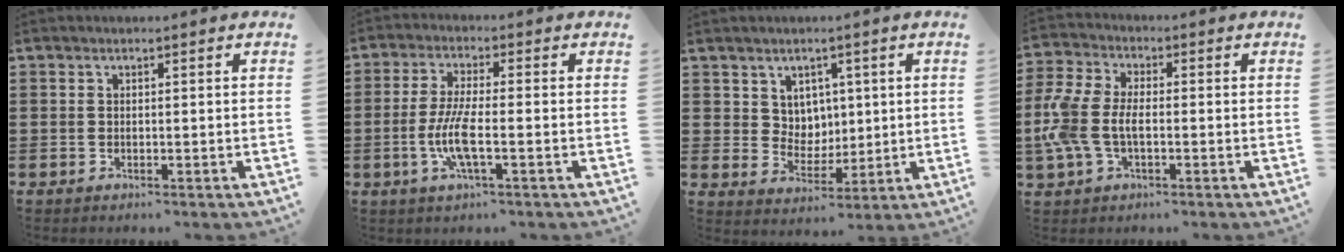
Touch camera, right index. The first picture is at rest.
{"total": 6.7, "force": [-1.7, 1.3, 6.3], "torque": [-0.142, -0.014, -0.040]}
{"total": 5.1, "force": [2.7, 4.3, 0.8], "torque": [-0.030, 0.003, 0.048]}
{"total": 6.9, "force": [-1.4, 3.9, 5.5], "torque": [-0.152, -0.006, -0.038]}